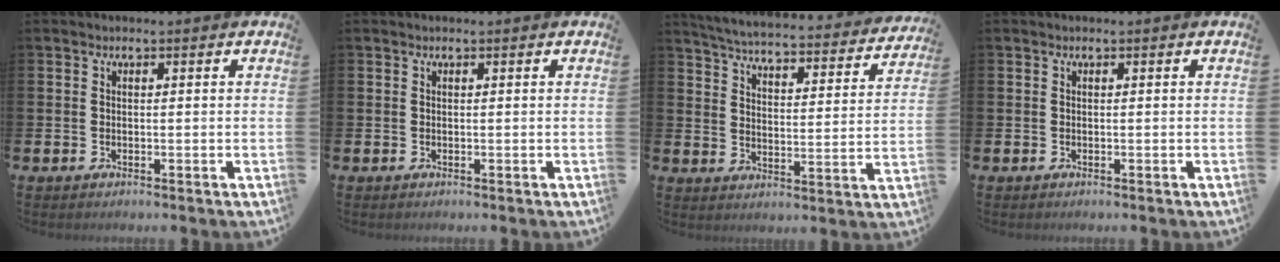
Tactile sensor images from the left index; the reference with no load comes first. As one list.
[{"total": 0.0}, {"total": 4.9, "force": [4.6, 0.5, 1.4], "torque": [-0.050, -0.043, 0.074]}, {"total": 0.0}]